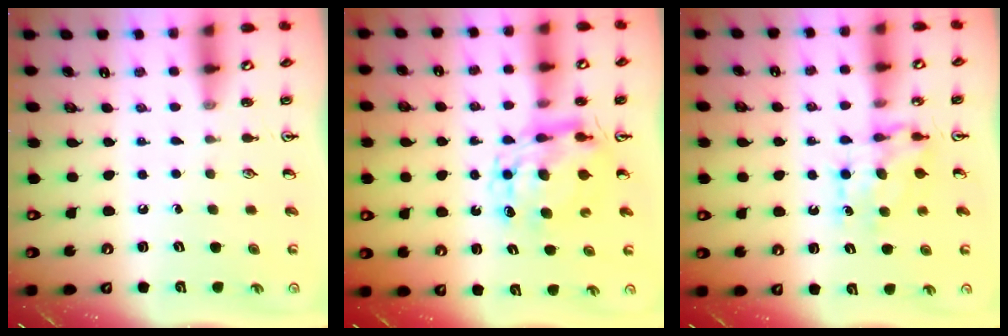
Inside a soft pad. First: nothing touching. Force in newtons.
{"total": 9.5, "press": 9.5, "slide": 1.0}
{"total": 7.1, "press": 7.1, "slide": 0.7}